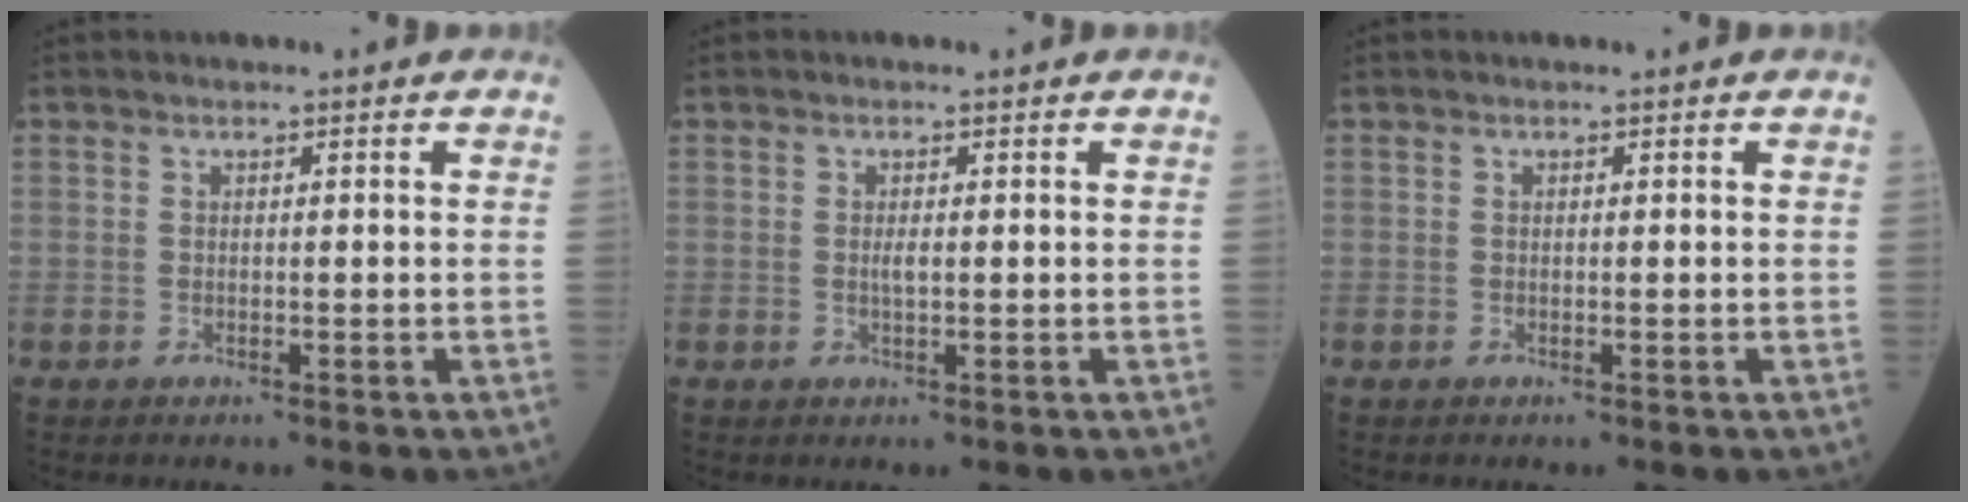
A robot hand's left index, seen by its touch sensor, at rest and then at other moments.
{"total": 1.1, "force": [0.0, 0.2, 1.1], "torque": [-0.023, -0.001, 0.001]}
{"total": 0.0}